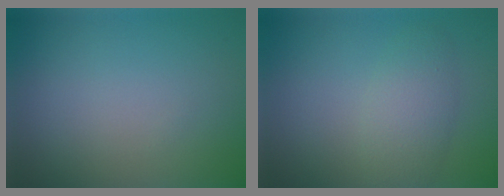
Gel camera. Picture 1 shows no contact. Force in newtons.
{"total": 3.2, "press": 3.2, "slide": 0.1}